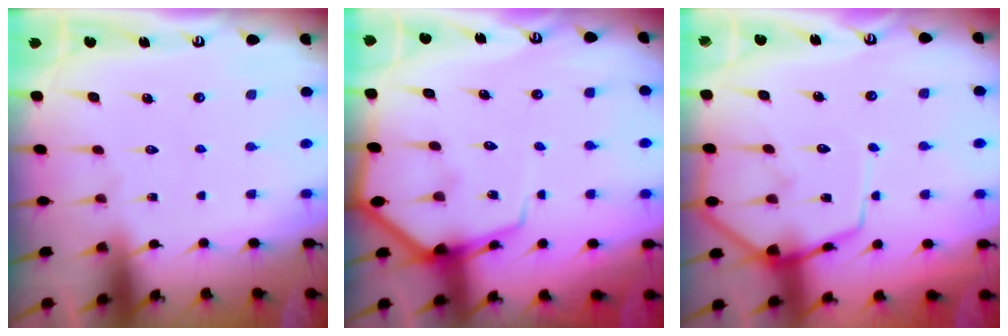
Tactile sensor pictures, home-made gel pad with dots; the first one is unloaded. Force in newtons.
{"total": 7.9, "press": 7.8, "slide": 0.5}
{"total": 10.6, "press": 10.6, "slide": 1.0}